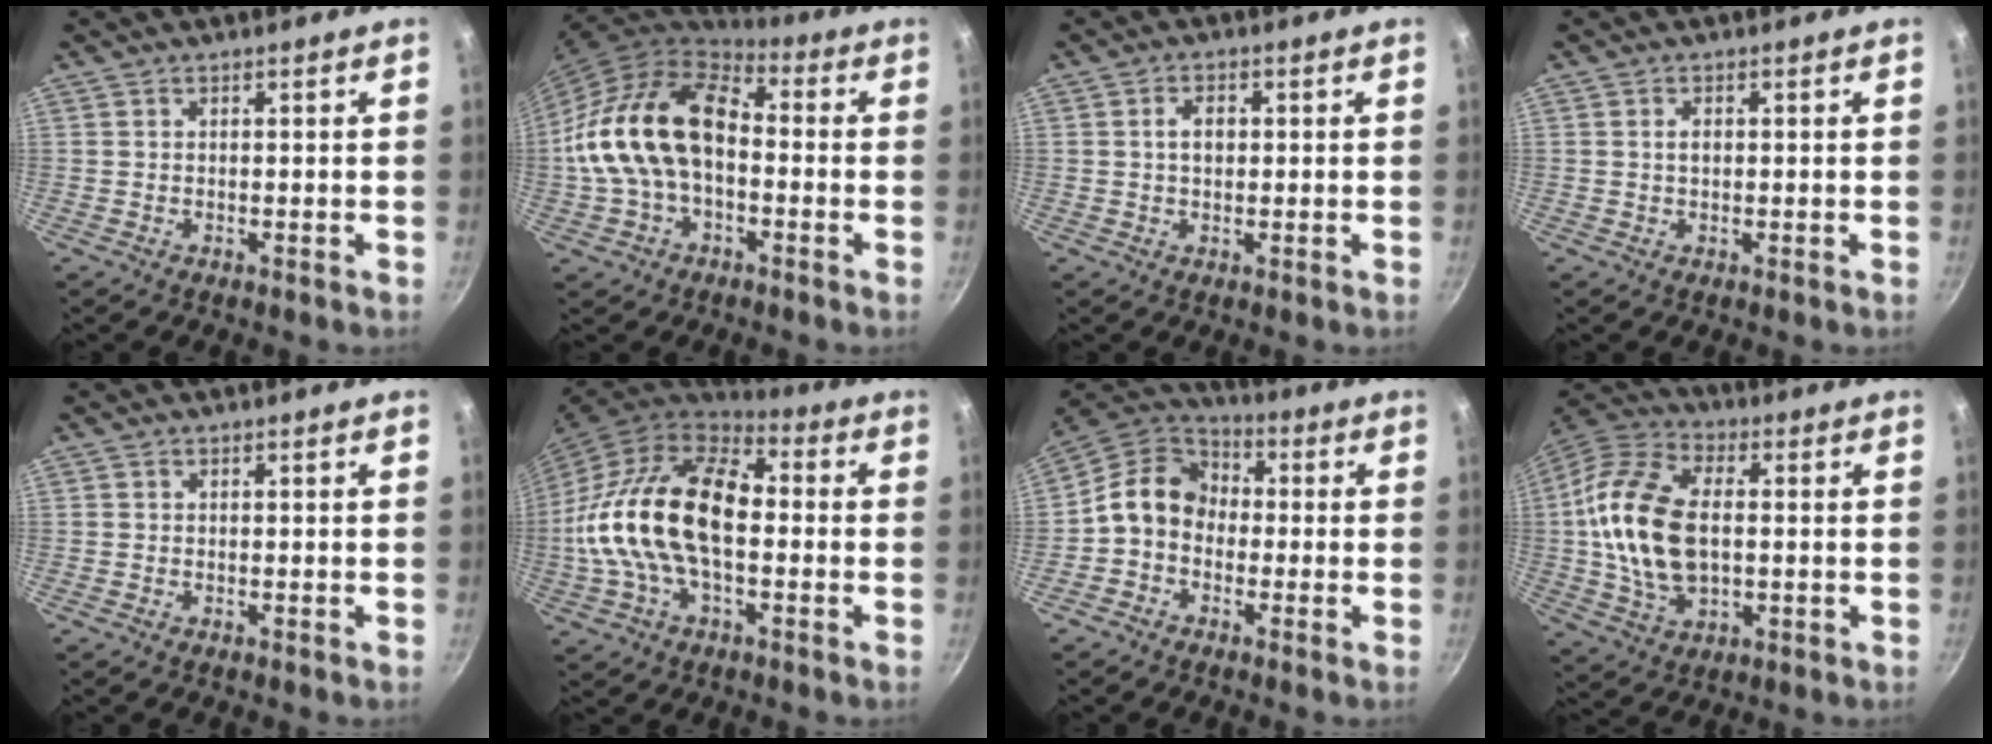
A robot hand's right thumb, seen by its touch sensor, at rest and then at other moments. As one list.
[{"total": 19.2, "force": [-1.2, 12.5, 14.6], "torque": [-0.254, 0.047, -0.032]}, {"total": 3.2, "force": [0.4, 2.2, 2.3], "torque": [-0.027, 0.007, 0.005]}, {"total": 1.5, "force": [0.2, 1.0, 1.1], "torque": [-0.014, 0.004, 0.004]}, {"total": 0.0}, {"total": 23.1, "force": [-0.8, 13.4, 18.9], "torque": [-0.343, 0.033, -0.030]}, {"total": 10.9, "force": [-0.9, 8.9, 6.2], "torque": [-0.078, 0.042, -0.041]}, {"total": 18.5, "force": [0.5, 11.1, 14.7], "torque": [-0.275, 0.017, 0.002]}]